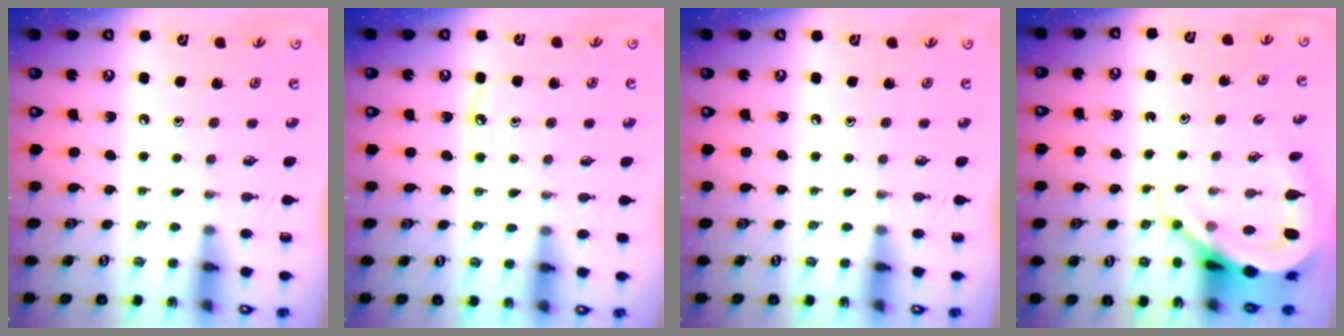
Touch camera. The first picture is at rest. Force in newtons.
{"total": 3.9, "press": 3.9, "slide": 0.6}
{"total": 0.0}
{"total": 8.8, "press": 8.7, "slide": 1.0}